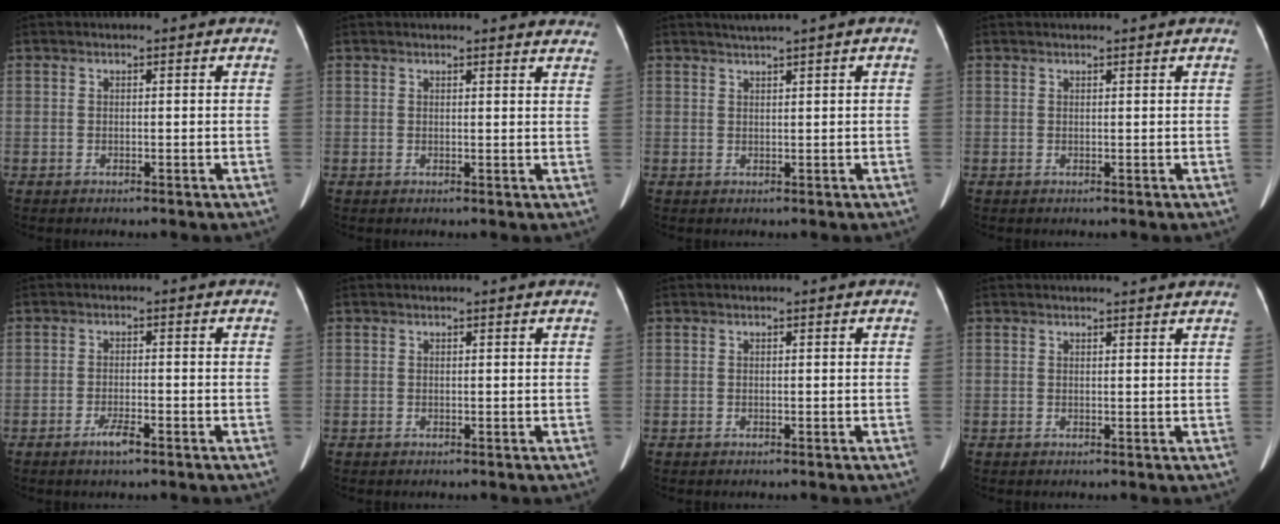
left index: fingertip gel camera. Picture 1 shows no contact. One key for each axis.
{"total": 10.2, "fx": 9.8, "fy": 1.8, "fz": 2.4, "tx": -0.003, "ty": -0.015, "tz": 0.082}
{"total": 1.3, "fx": 1.0, "fy": -0.2, "fz": 0.8, "tx": -0.012, "ty": 0.010, "tz": 0.022}
{"total": 1.9, "fx": 1.8, "fy": -0.2, "fz": 0.6, "tx": -0.007, "ty": 0.017, "tz": 0.026}
{"total": 2.7, "fx": -1.9, "fy": 0.3, "fz": 1.8, "tx": -0.039, "ty": -0.007, "tz": -0.033}
{"total": 1.1, "fx": 1.1, "fy": 0.1, "fz": 0.3, "tx": -0.011, "ty": 0.013, "tz": 0.008}
{"total": 0.0}
{"total": 4.7, "fx": 4.4, "fy": 0.3, "fz": 1.6, "tx": -0.025, "ty": 0.009, "tz": 0.042}